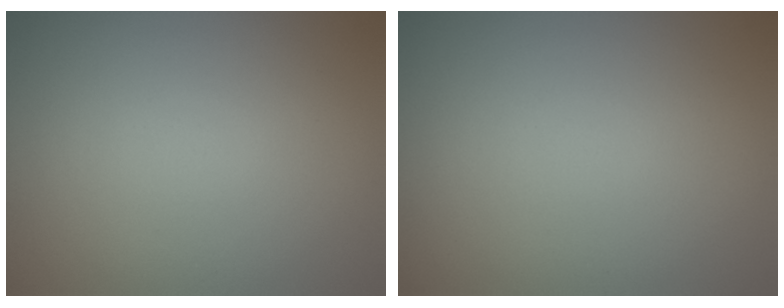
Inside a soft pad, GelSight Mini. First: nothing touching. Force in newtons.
{"total": 0.0}